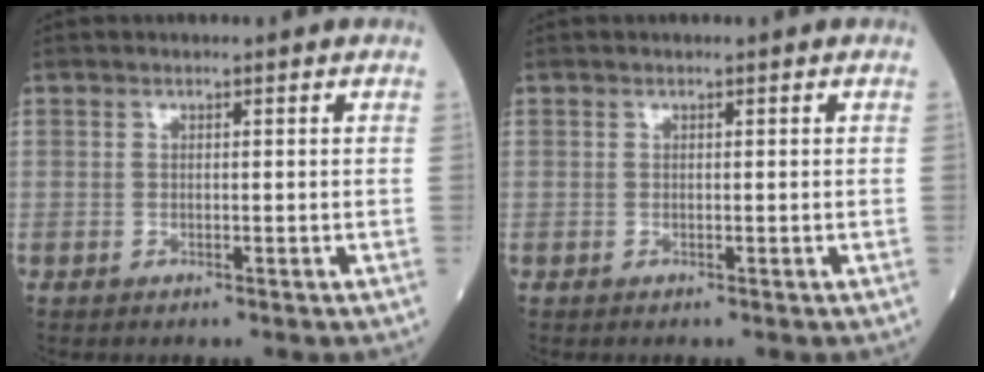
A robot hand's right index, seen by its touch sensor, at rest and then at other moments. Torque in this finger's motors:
{"motor_torque": [0.04, -0.03, 0.06, 0.01]}